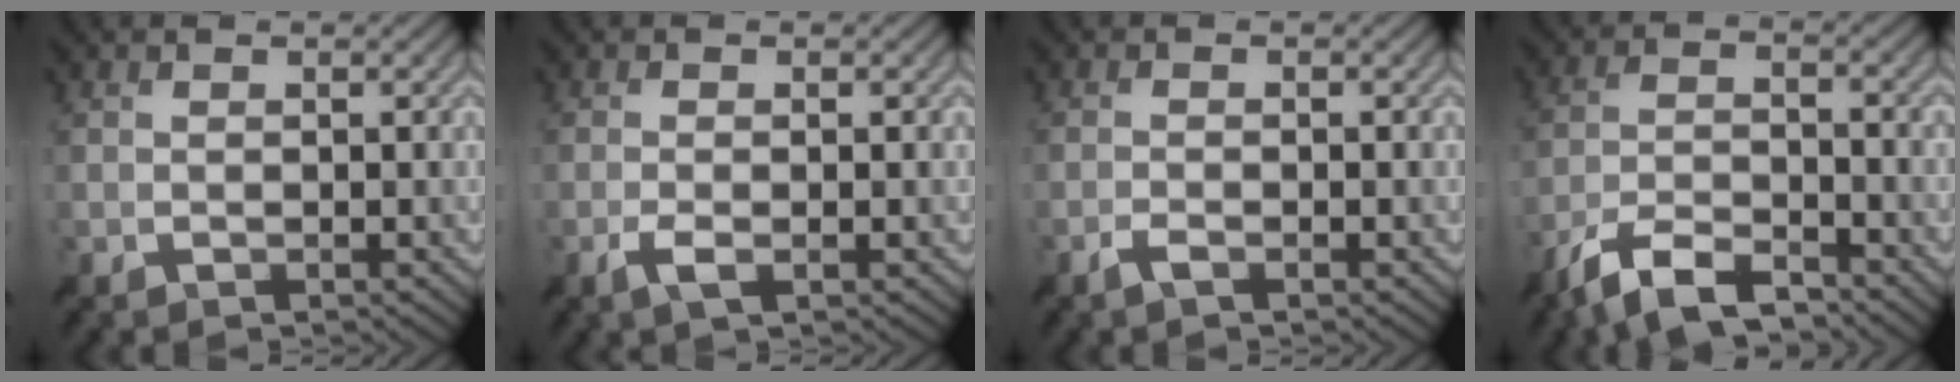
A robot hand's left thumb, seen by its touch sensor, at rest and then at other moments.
{"total": 2.3, "force": [-0.9, 0.5, 2.1], "torque": [-0.041, 0.003, -0.021]}
{"total": 1.5, "force": [-0.9, 0.2, 1.1], "torque": [-0.019, 0.005, -0.023]}
{"total": 7.7, "force": [-6.0, 2.0, 4.4], "torque": [-0.089, -0.005, -0.123]}